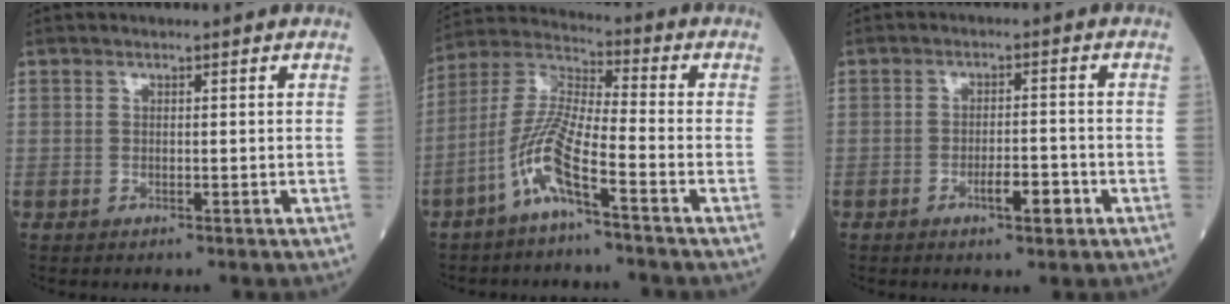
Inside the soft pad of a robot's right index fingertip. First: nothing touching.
{"total": 9.2, "force": [-4.9, 0.4, 7.8], "torque": [-0.174, 0.003, -0.104]}
{"total": 3.9, "force": [-2.0, 0.6, 3.3], "torque": [-0.054, 0.002, -0.033]}